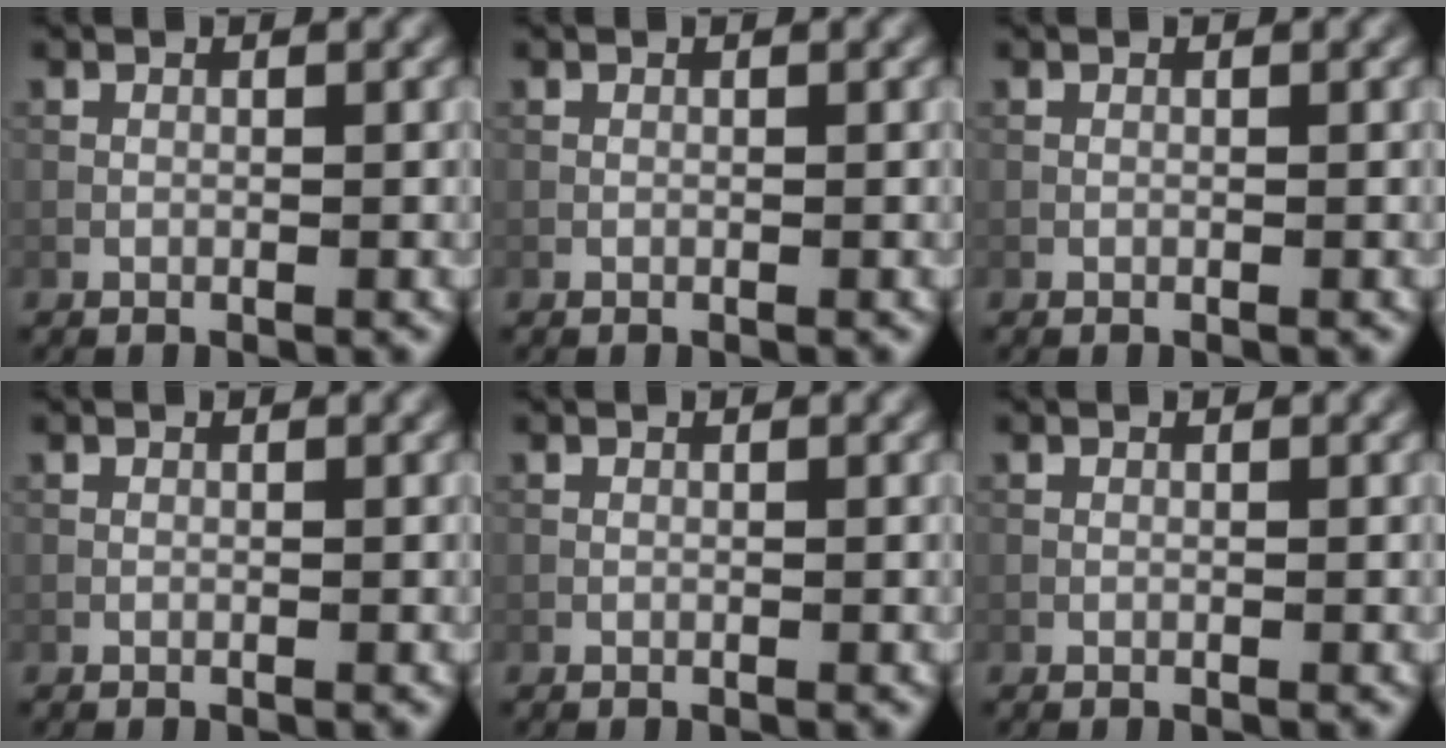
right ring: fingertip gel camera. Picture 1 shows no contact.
{"total": 0.0}
{"total": 0.0}
{"total": 0.0}
{"total": 0.0}
{"total": 0.0}